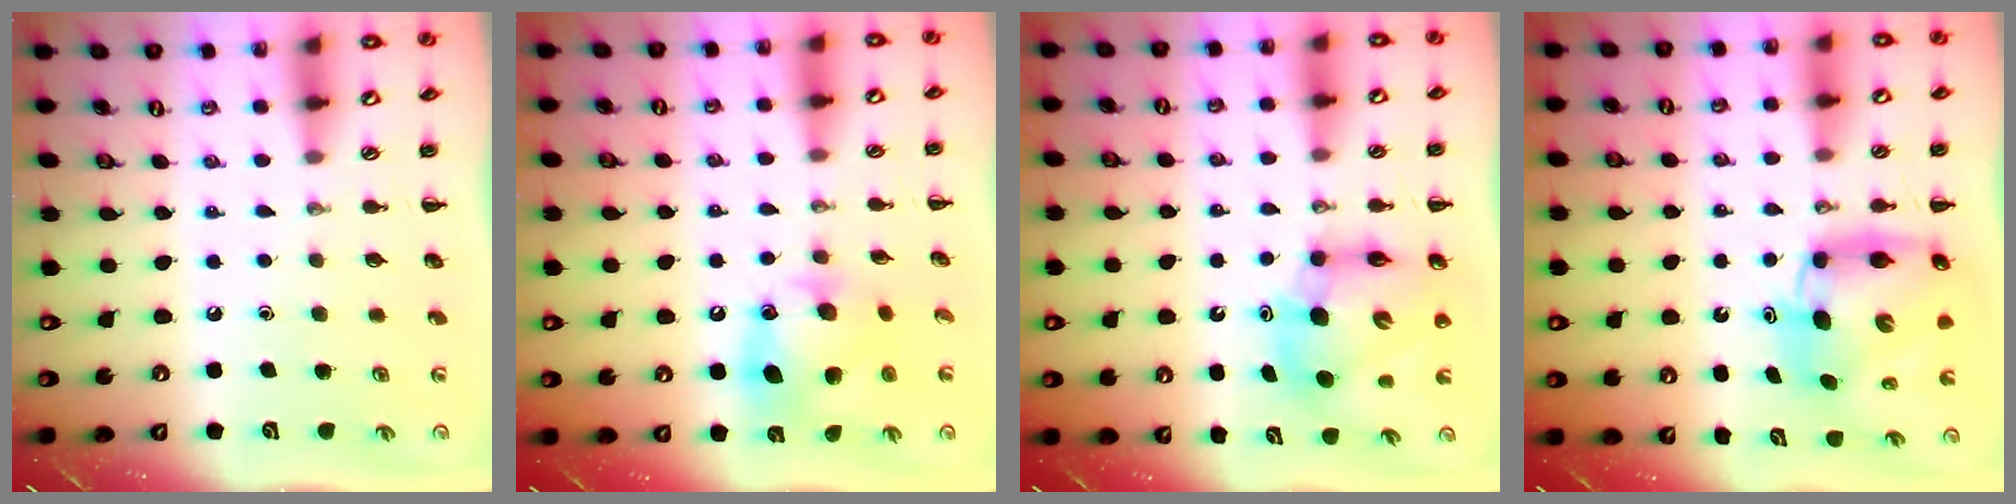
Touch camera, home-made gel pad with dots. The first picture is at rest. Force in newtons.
{"total": 12.7, "press": 12.5, "slide": 1.8}
{"total": 10.5, "press": 9.9, "slide": 3.3}
{"total": 9.7, "press": 9.3, "slide": 2.8}